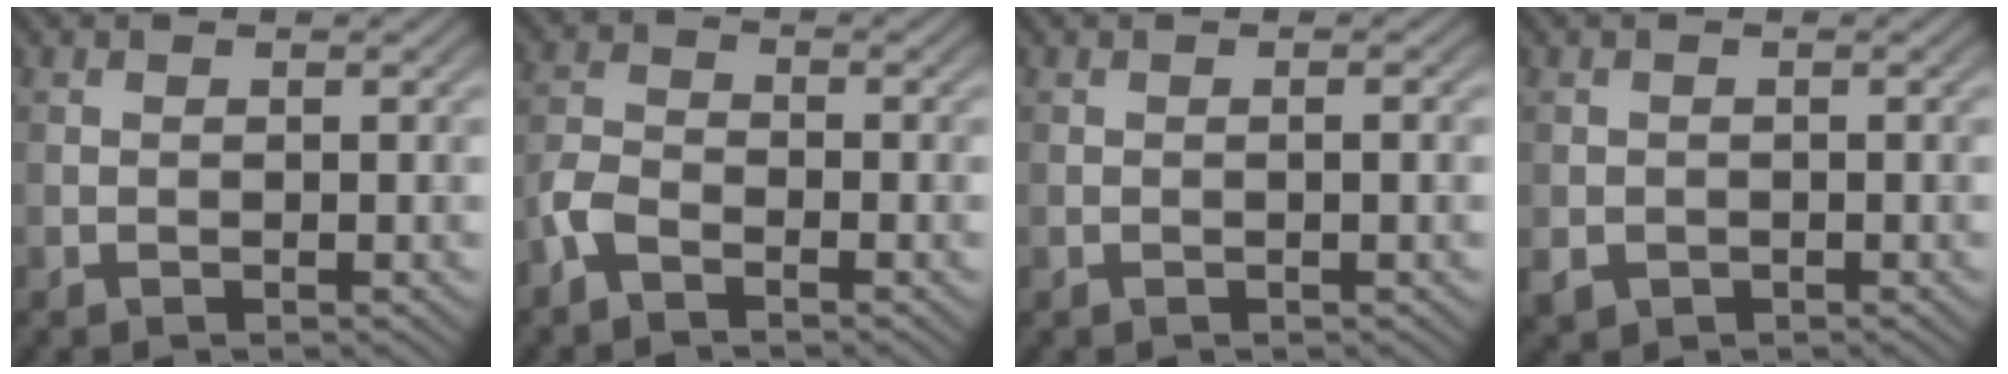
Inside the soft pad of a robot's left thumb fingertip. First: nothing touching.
{"total": 3.2, "force": [-2.3, 1.4, 1.6], "torque": [-0.040, 0.001, -0.061]}
{"total": 0.8, "force": [-0.1, 0.0, 0.8], "torque": [-0.012, 0.003, -0.002]}
{"total": 1.9, "force": [-0.7, 1.6, 0.6], "torque": [-0.015, -0.012, -0.013]}